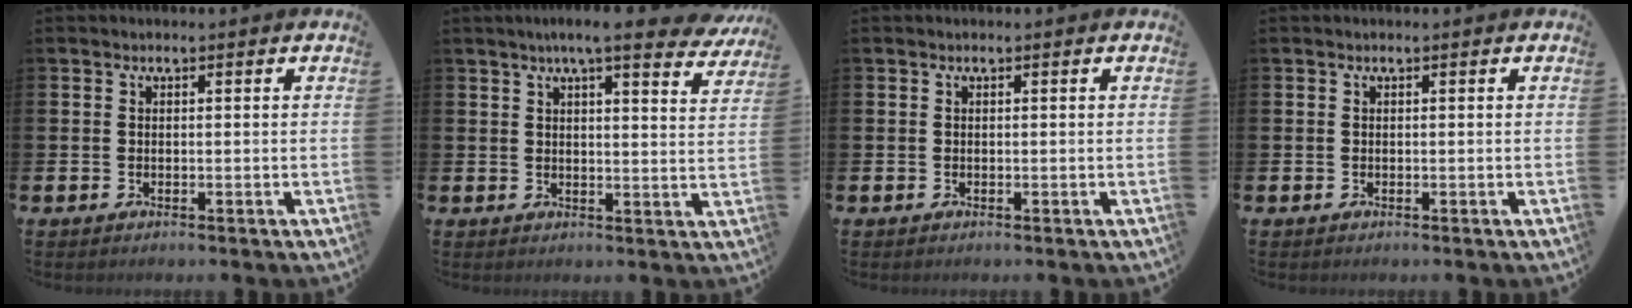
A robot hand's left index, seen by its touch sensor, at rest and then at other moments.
{"total": 6.6, "force": [5.7, 0.6, 3.3], "torque": [-0.060, -0.019, 0.097]}
{"total": 0.0}
{"total": 0.0}